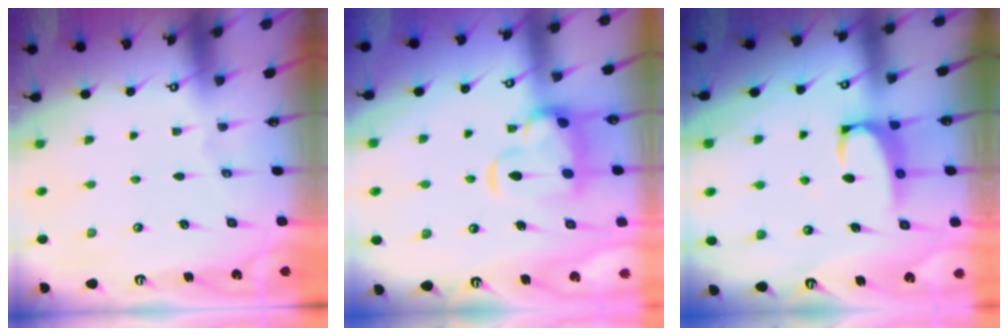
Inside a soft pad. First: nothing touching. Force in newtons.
{"total": 7.4, "press": 7.2, "slide": 1.8}
{"total": 2.4, "press": 2.3, "slide": 0.7}